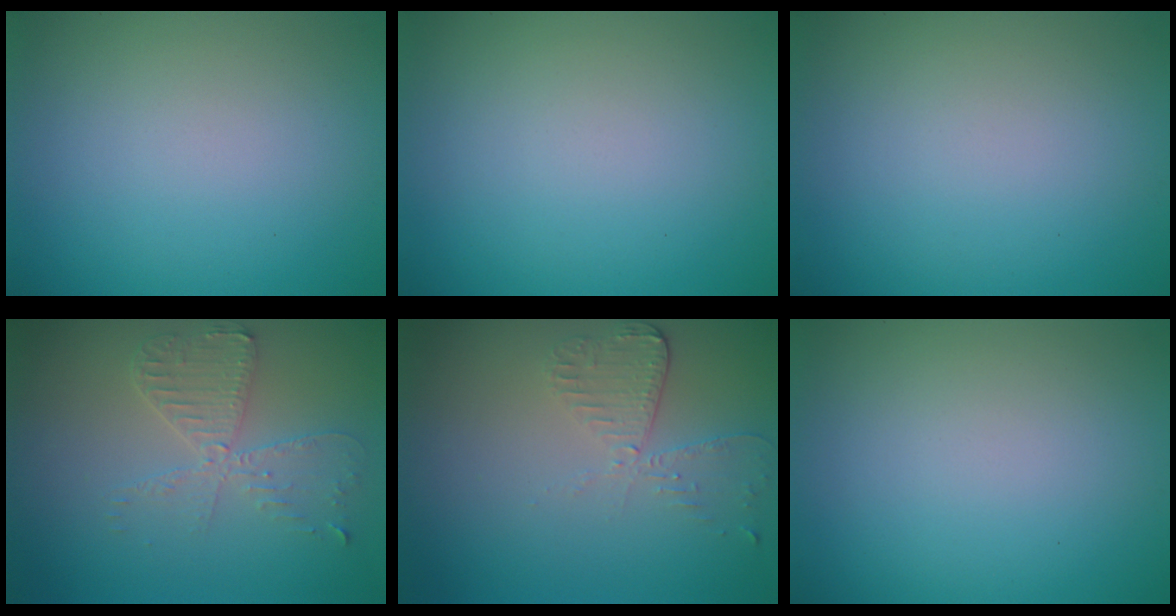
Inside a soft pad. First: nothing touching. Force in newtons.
{"total": 0.0}
{"total": 0.0}
{"total": 3.7, "press": 3.2, "slide": 1.9}
{"total": 2.6, "press": 2.3, "slide": 1.2}
{"total": 0.0}